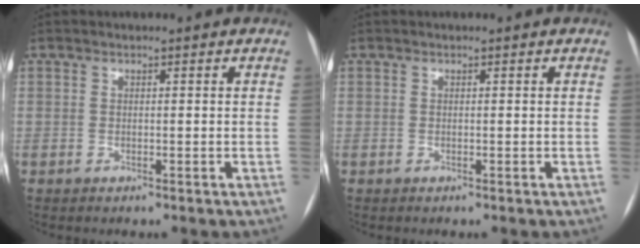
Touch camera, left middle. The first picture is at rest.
{"total": 0.0}